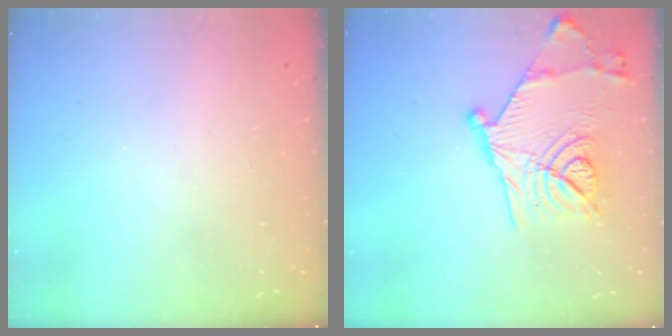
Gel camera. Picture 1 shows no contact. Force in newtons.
{"total": 17.2, "press": 17.1, "slide": 1.9}